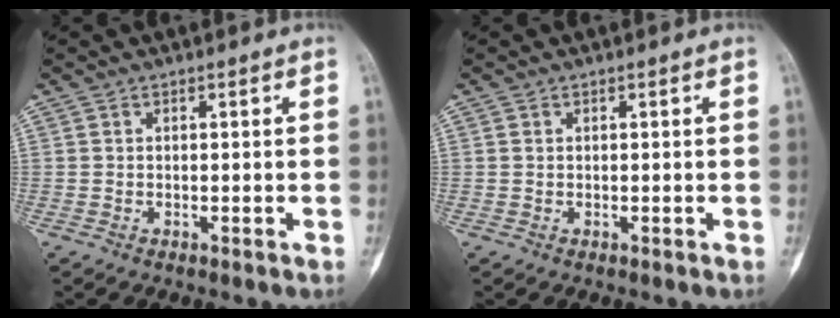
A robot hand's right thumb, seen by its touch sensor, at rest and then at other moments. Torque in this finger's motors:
{"motor_torque": [-0.14, -0.05, -0.12, 0.26, -0.06]}